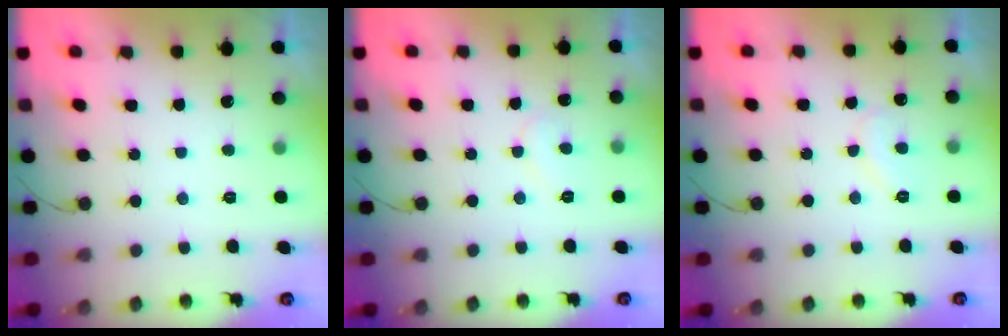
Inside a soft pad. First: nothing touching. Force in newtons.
{"total": 5.9, "press": 5.9, "slide": 0.4}
{"total": 8.3, "press": 8.3, "slide": 0.5}